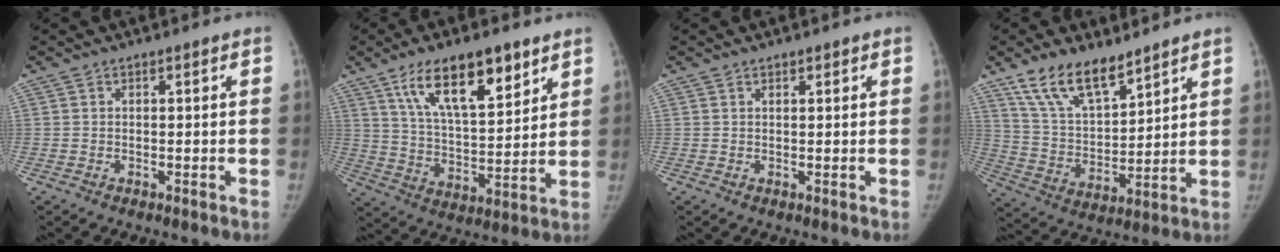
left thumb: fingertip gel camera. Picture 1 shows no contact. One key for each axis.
{"total": 16.6, "fx": 9.6, "fy": 6.5, "fz": 11.9, "tx": -0.165, "ty": -0.040, "tz": 0.172}
{"total": 1.0, "fx": 0.7, "fy": 0.5, "fz": 0.4, "tx": 0.002, "ty": -0.002, "tz": 0.007}
{"total": 13.3, "fx": 9.7, "fy": 5.7, "fz": 7.2, "tx": -0.104, "ty": -0.052, "tz": 0.192}